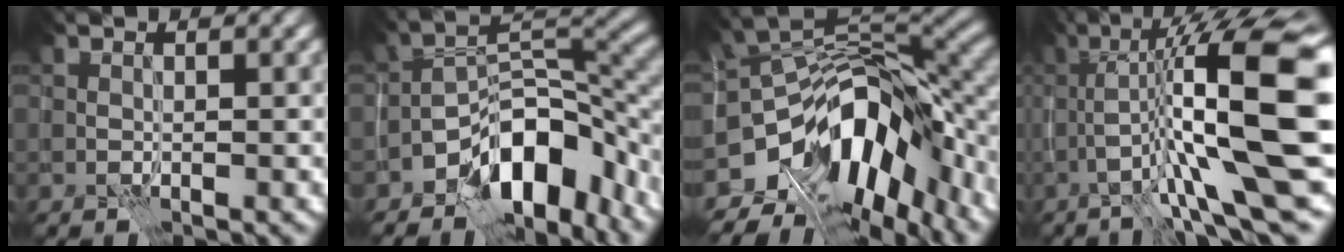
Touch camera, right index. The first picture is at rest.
{"total": 9.3, "force": [-5.8, 4.3, 6.0], "torque": [-0.072, 0.012, -0.108]}
{"total": 13.5, "force": [-6.9, 7.4, 8.9], "torque": [-0.143, 0.012, -0.116]}
{"total": 13.9, "force": [-1.4, 2.8, 13.6], "torque": [-0.222, 0.027, -0.018]}